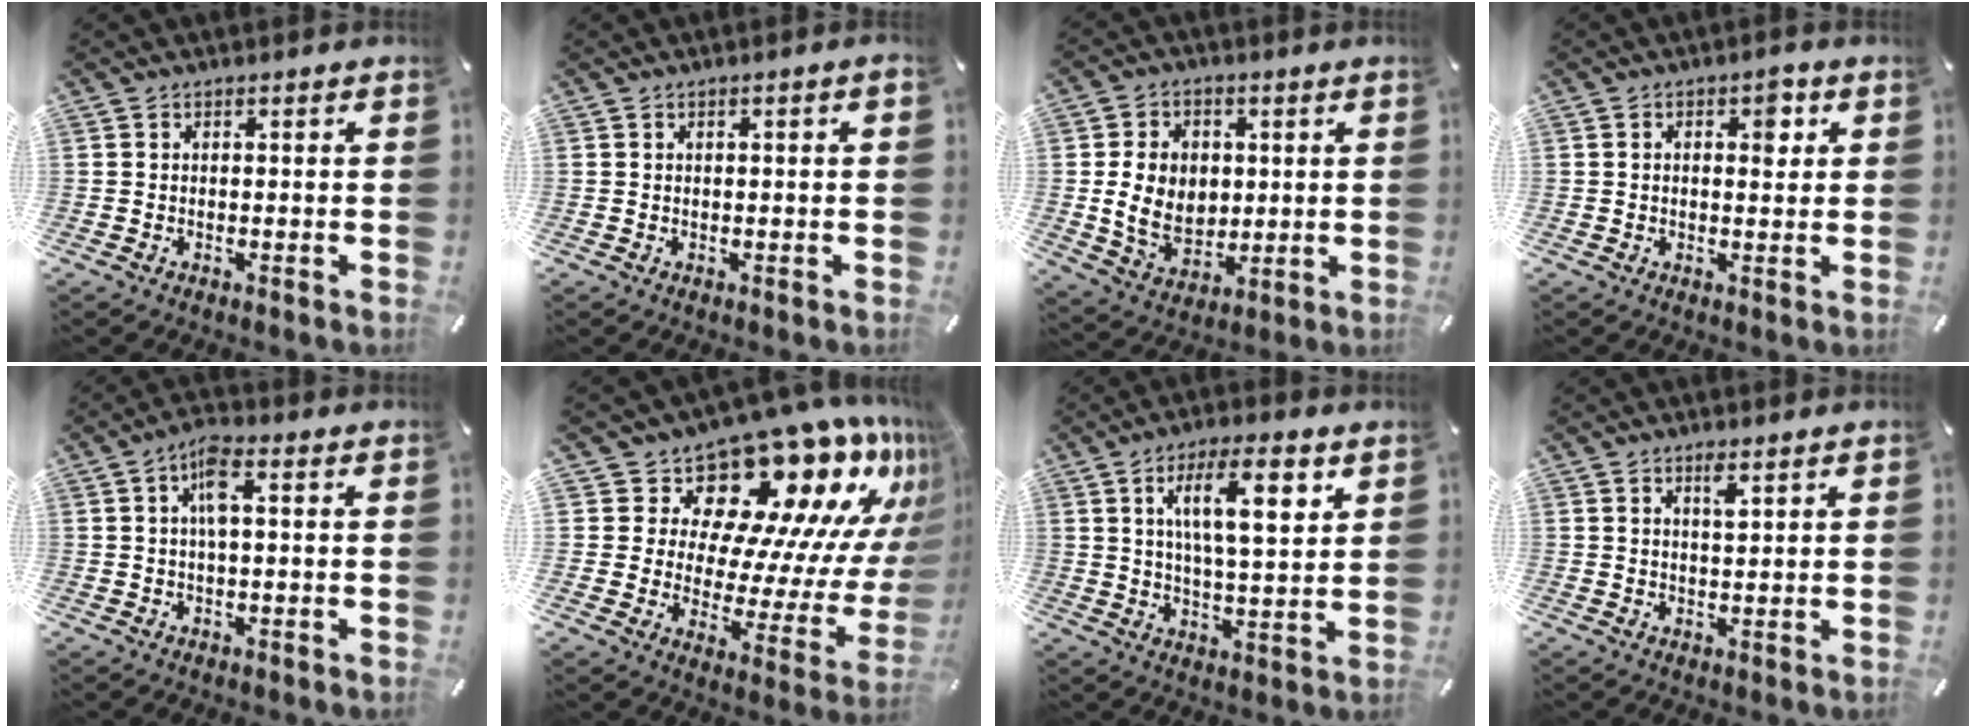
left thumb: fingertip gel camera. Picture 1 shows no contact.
{"total": 1.4, "force": [-0.1, 0.1, 1.4], "torque": [-0.021, -0.002, -0.002]}
{"total": 11.5, "force": [0.7, 9.2, 6.9], "torque": [-0.144, 0.006, 0.013]}
{"total": 4.6, "force": [1.2, 2.4, 3.8], "torque": [-0.039, -0.007, 0.010]}
{"total": 5.7, "force": [0.9, 2.0, 5.3], "torque": [-0.095, 0.007, 0.014]}
{"total": 18.6, "force": [14.4, 8.6, 8.0], "torque": [-0.091, -0.148, 0.240]}
{"total": 13.4, "force": [5.4, 4.6, 11.4], "torque": [-0.180, -0.006, 0.085]}
{"total": 2.7, "force": [1.6, 0.5, 2.1], "torque": [-0.038, -0.001, 0.026]}